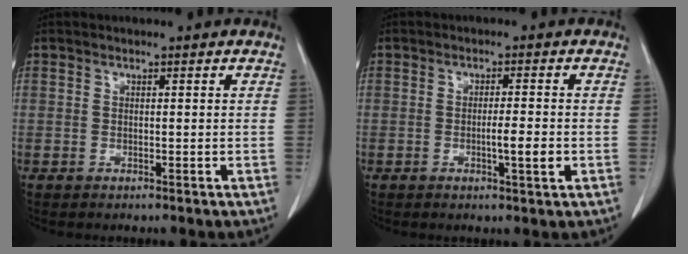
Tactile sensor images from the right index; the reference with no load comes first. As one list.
[{"total": 3.6, "force": [-0.9, 0.1, 3.5], "torque": [-0.052, -0.001, -0.011]}]